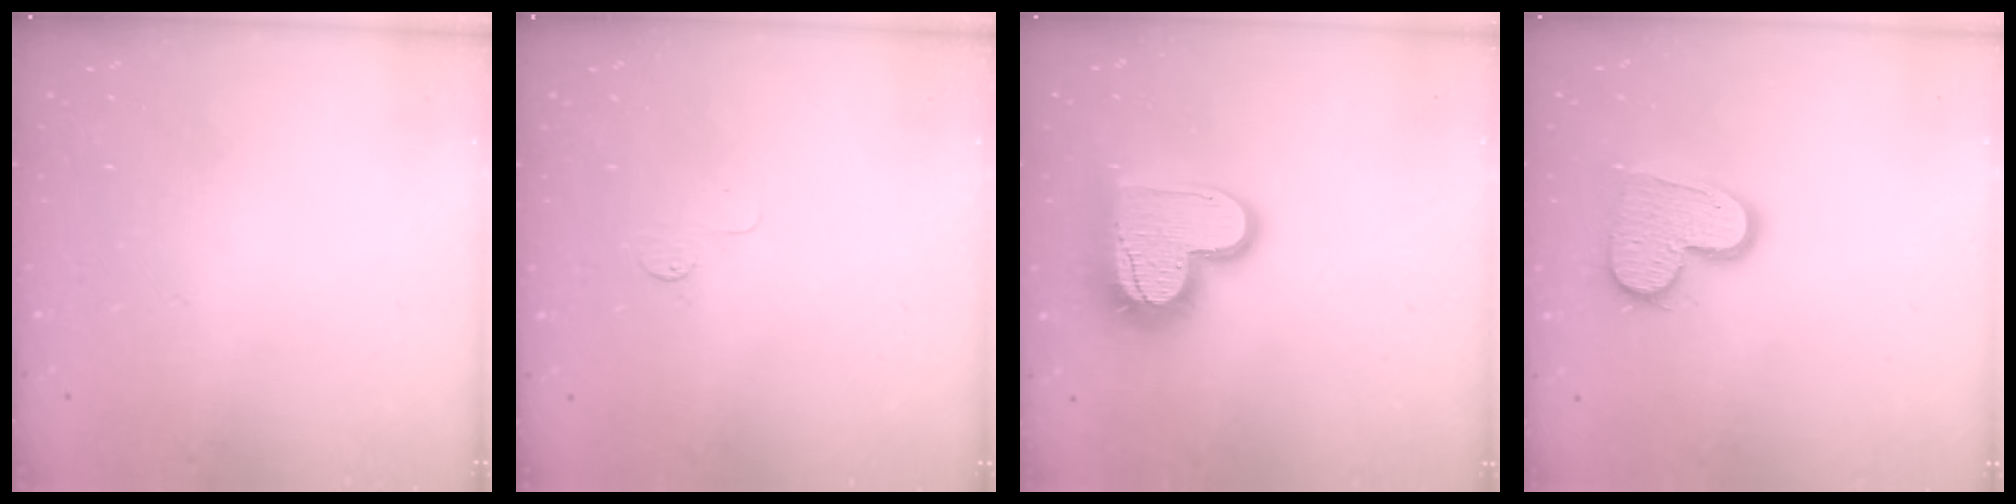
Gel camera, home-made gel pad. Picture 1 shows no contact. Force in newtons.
{"total": 2.7, "press": 2.7, "slide": 0.2}
{"total": 16.1, "press": 16.1, "slide": 1.3}
{"total": 13.8, "press": 13.8, "slide": 1.0}